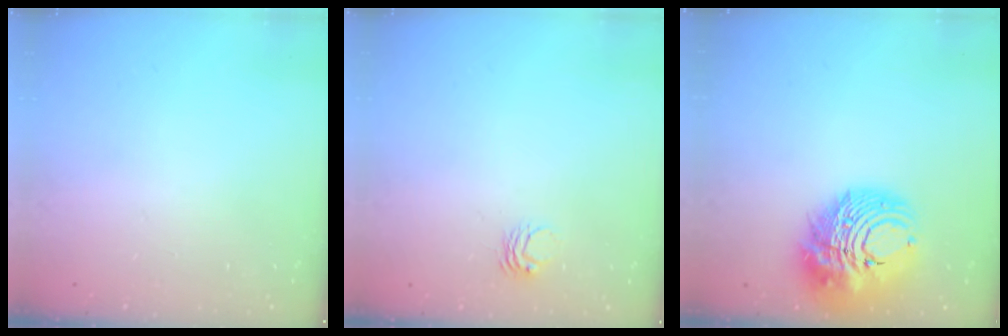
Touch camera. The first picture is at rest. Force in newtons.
{"total": 2.7, "press": 2.7, "slide": 0.2}
{"total": 16.5, "press": 16.4, "slide": 2.1}